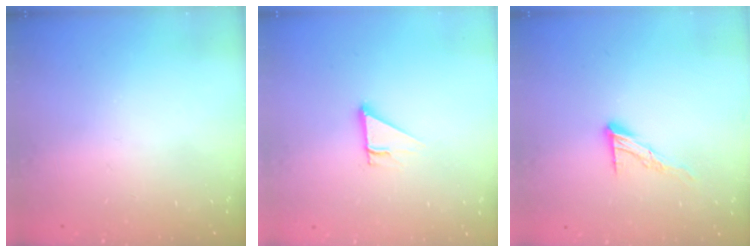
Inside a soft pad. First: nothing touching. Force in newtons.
{"total": 2.7, "press": 2.7, "slide": 0.1}
{"total": 8.7, "press": 8.7, "slide": 0.7}